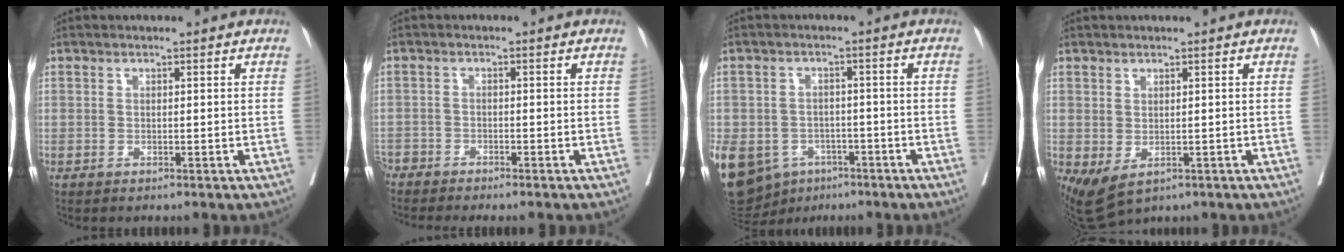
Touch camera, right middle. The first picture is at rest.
{"total": 4.1, "force": [-4.0, -0.4, 0.7], "torque": [-0.002, -0.014, -0.072]}
{"total": 21.3, "force": [-9.8, 16.4, 9.4], "torque": [-0.297, -0.013, -0.139]}
{"total": 3.8, "force": [-1.1, 1.9, 3.1], "torque": [-0.053, -0.009, -0.001]}